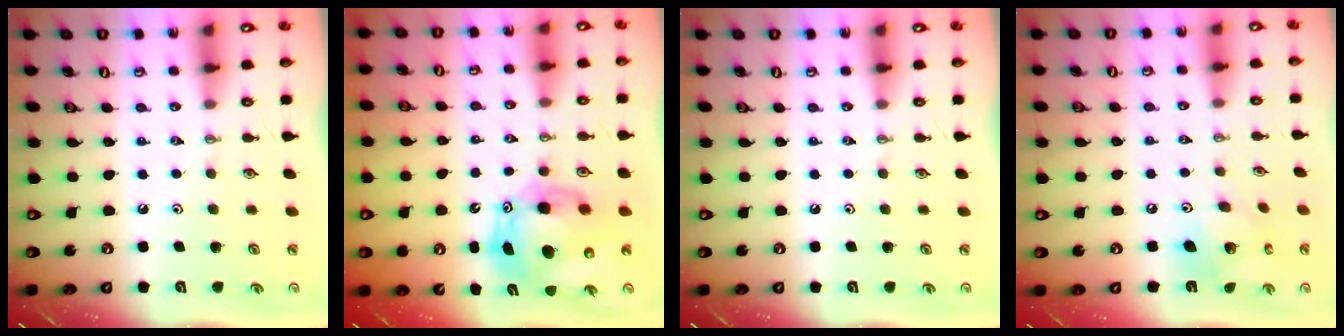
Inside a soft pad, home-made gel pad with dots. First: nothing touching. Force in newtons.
{"total": 13.9, "press": 13.6, "slide": 2.7}
{"total": 0.0}
{"total": 11.3, "press": 11.3, "slide": 0.9}